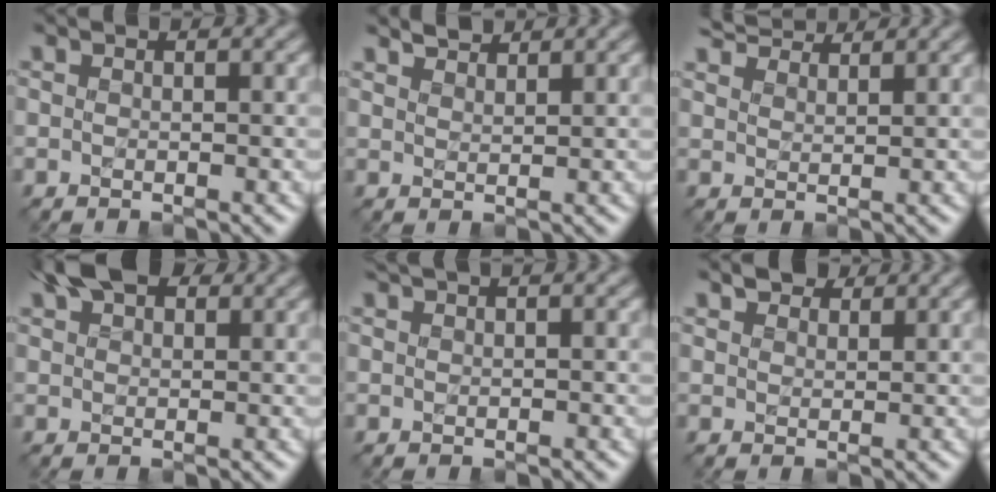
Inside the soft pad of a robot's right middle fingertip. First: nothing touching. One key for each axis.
{"total": 1.9, "fx": 1.9, "fy": -0.1, "fz": -0.5, "tx": 0.008, "ty": 0.002, "tz": 0.034}
{"total": 4.3, "fx": 4.3, "fy": 0.3, "fz": 0.4, "tx": -0.014, "ty": 0.009, "tz": 0.065}
{"total": 4.6, "fx": 3.5, "fy": 1.9, "fz": 2.2, "tx": -0.035, "ty": 0.018, "tz": 0.058}
{"total": 1.8, "fx": 1.3, "fy": 0.6, "fz": 1.1, "tx": -0.007, "ty": 0.001, "tz": 0.003}
{"total": 2.1, "fx": 2.1, "fy": 0.5, "fz": -0.1, "tx": -0.004, "ty": 0.005, "tz": 0.038}